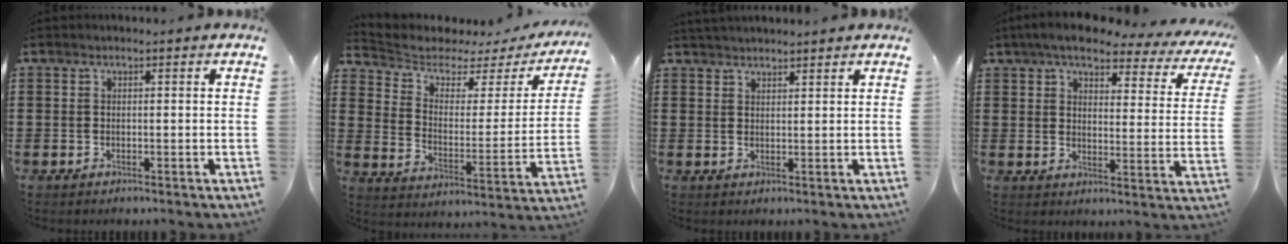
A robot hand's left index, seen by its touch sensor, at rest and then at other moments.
{"total": 3.8, "force": [2.9, 1.8, 1.7], "torque": [-0.057, -0.023, 0.042]}
{"total": 1.9, "force": [1.8, 0.0, 0.3], "torque": [-0.009, 0.002, 0.036]}
{"total": 6.0, "force": [5.0, 1.1, 3.2], "torque": [-0.077, -0.024, 0.081]}